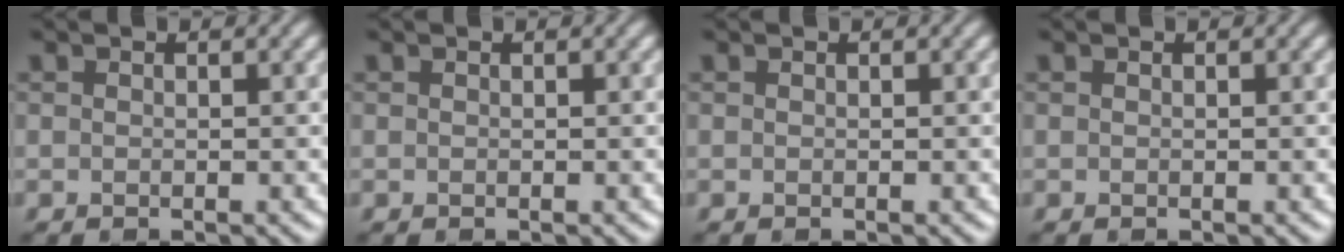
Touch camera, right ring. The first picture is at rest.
{"total": 0.0}
{"total": 0.0}
{"total": 0.0}